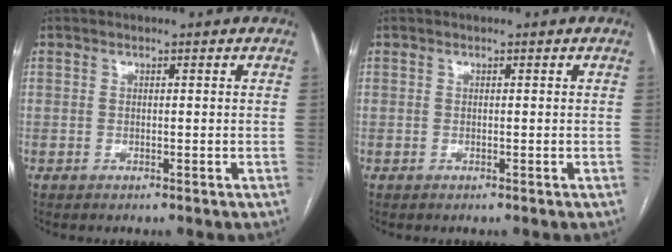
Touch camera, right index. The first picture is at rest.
{"total": 0.0}